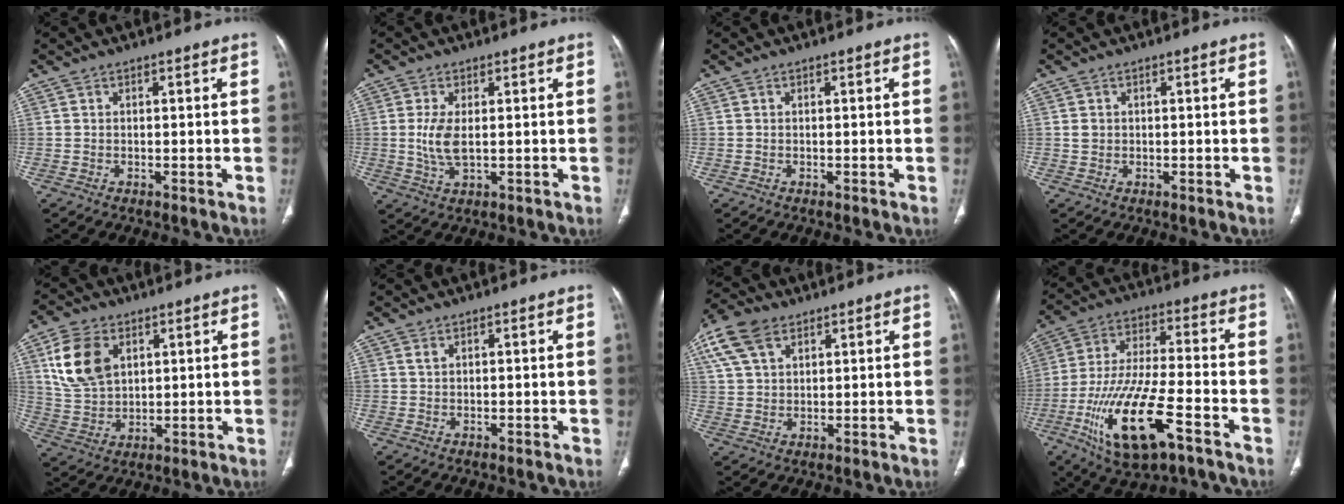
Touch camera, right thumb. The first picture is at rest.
{"total": 5.3, "force": [0.3, 2.3, 4.7], "torque": [-0.108, -0.010, 0.009]}
{"total": 0.0}
{"total": 1.3, "force": [0.2, 1.1, 0.6], "torque": [-0.009, 0.002, 0.007]}
{"total": 11.9, "force": [4.5, 7.9, 7.7], "torque": [-0.131, -0.012, 0.094]}
{"total": 0.9, "force": [0.6, 0.3, 0.7], "torque": [-0.014, 0.003, 0.015]}
{"total": 10.4, "force": [5.6, 6.3, 6.2], "torque": [-0.120, 0.004, 0.110]}
{"total": 19.0, "force": [-8.4, 6.3, 15.8], "torque": [-0.312, 0.026, -0.143]}